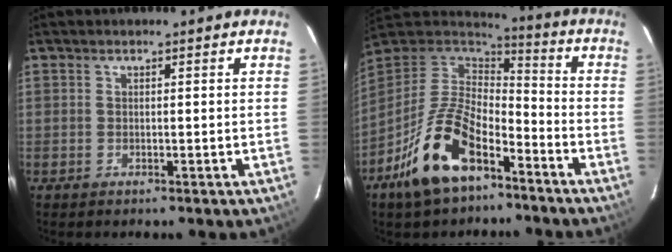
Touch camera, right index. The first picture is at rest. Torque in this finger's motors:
{"motor_torque": [1.10, -1.04, 1.05, 0.21]}